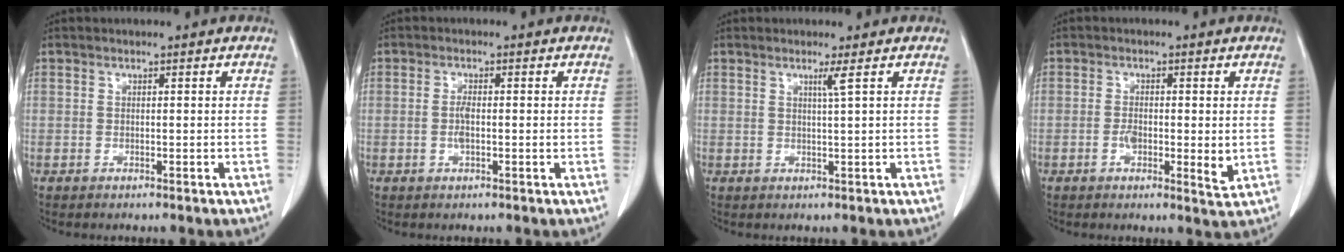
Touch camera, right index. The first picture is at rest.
{"total": 2.1, "force": [-0.3, 0.6, 2.0], "torque": [-0.046, -0.001, -0.006]}
{"total": 1.5, "force": [0.7, -0.7, 1.1], "torque": [-0.030, -0.008, 0.017]}
{"total": 4.8, "force": [-0.7, 1.5, 4.5], "torque": [-0.075, -0.006, -0.011]}